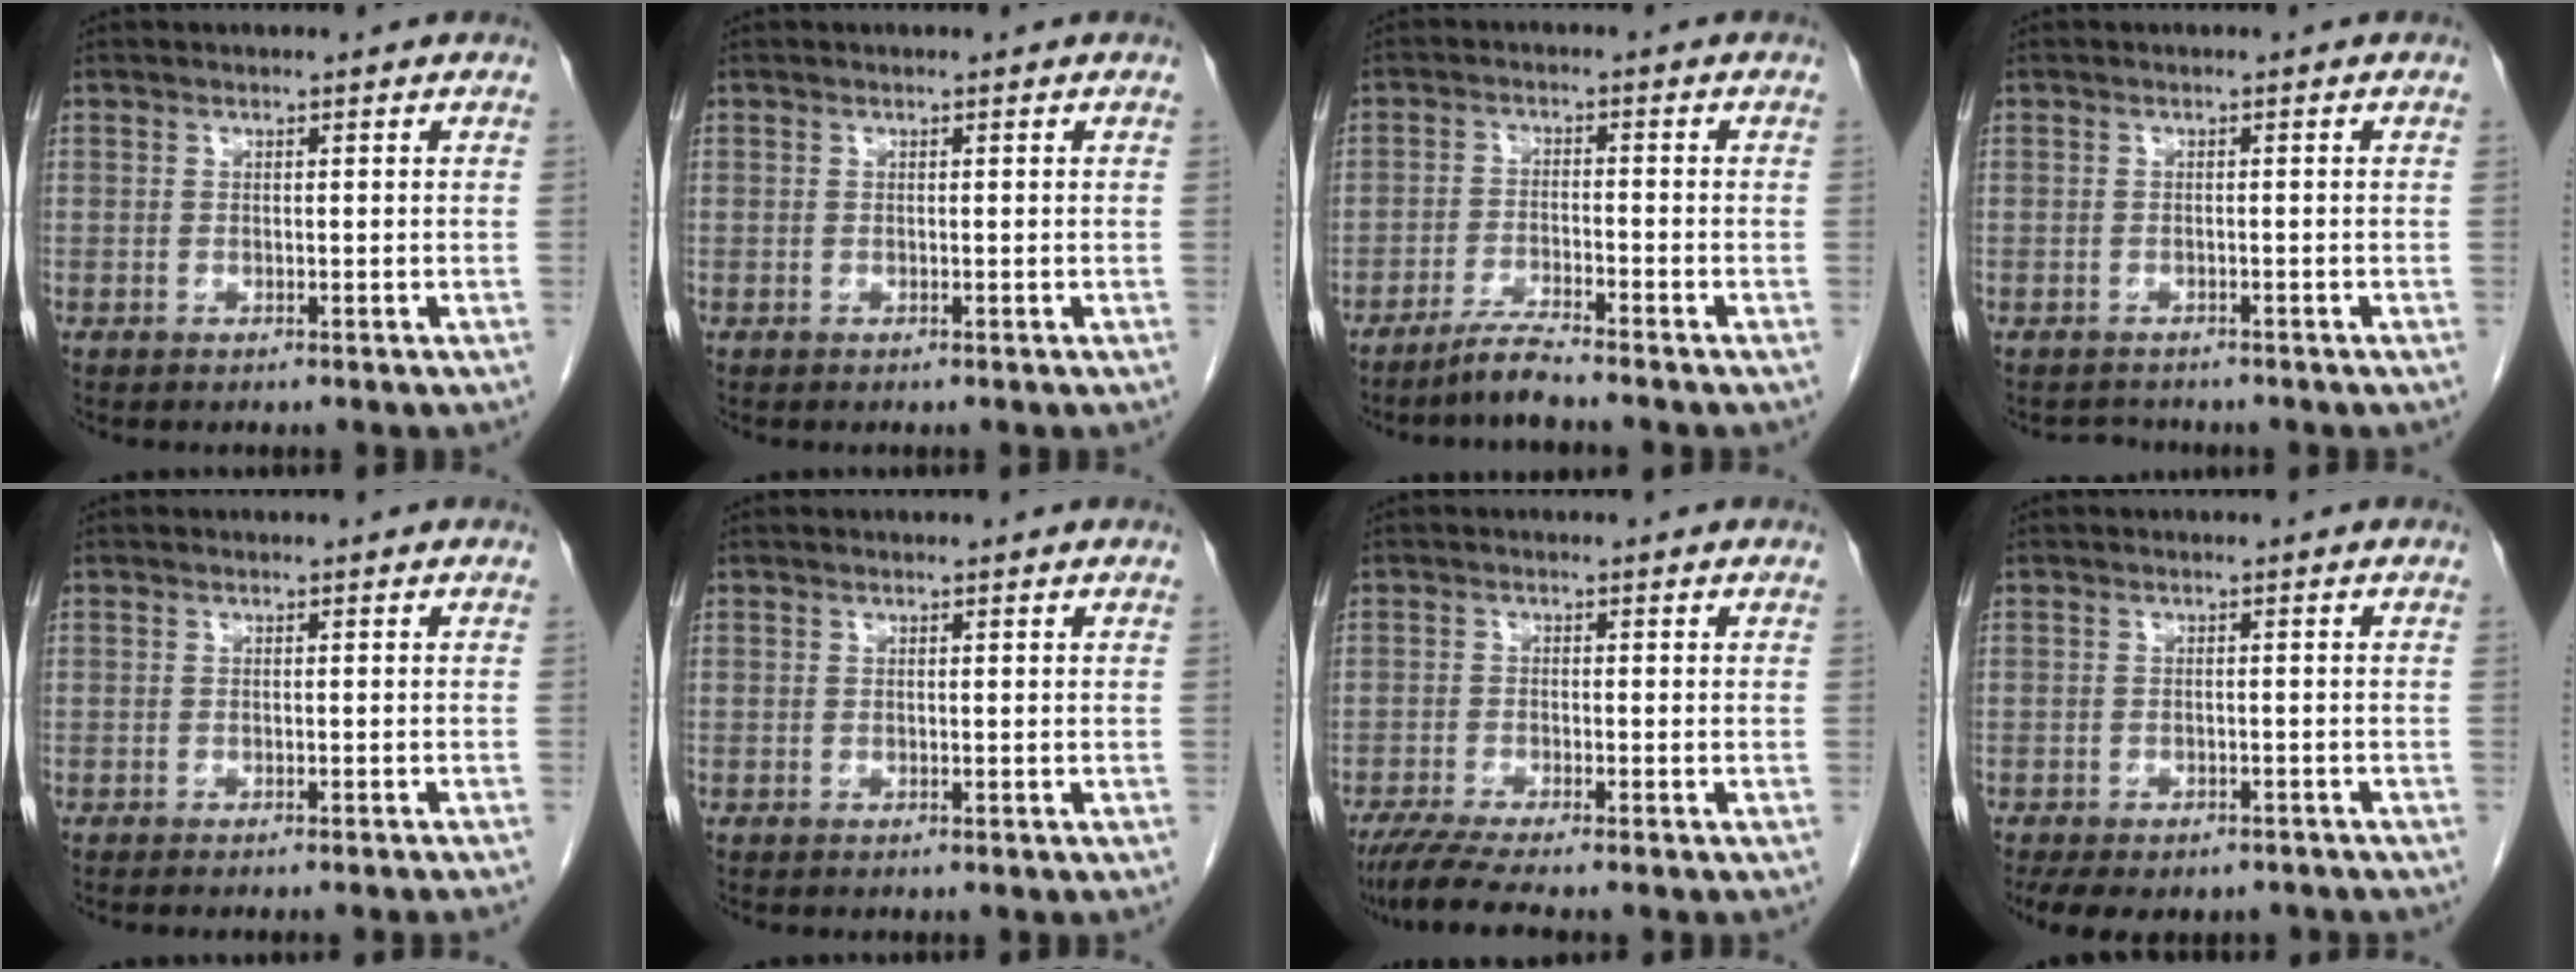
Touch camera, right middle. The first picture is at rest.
{"total": 0.0}
{"total": 4.0, "force": [-3.6, -0.8, 1.6], "torque": [-0.032, -0.015, -0.073]}
{"total": 1.6, "force": [-1.5, 0.4, -0.2], "torque": [-0.003, -0.007, -0.023]}
{"total": 4.1, "force": [-3.6, -0.8, 1.8], "torque": [-0.013, 0.001, -0.045]}
{"total": 0.0}
{"total": 5.8, "force": [-4.8, -0.6, 3.3], "torque": [-0.053, -0.019, -0.082]}
{"total": 9.5, "force": [-7.5, 4.3, 4.0], "torque": [-0.071, -0.003, -0.096]}